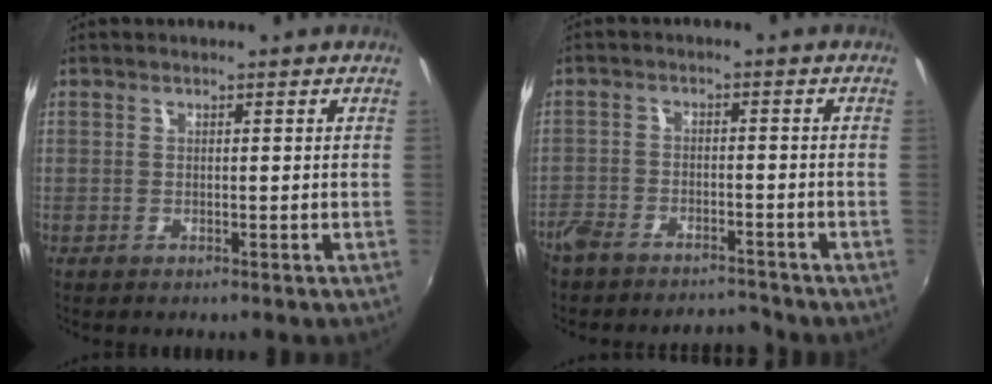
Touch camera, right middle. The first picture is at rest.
{"total": 8.1, "force": [-7.5, 2.6, 2.0], "torque": [-0.065, 0.003, -0.122]}